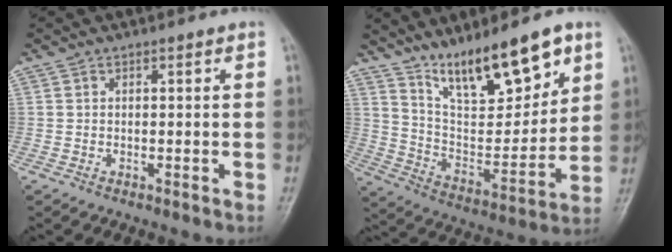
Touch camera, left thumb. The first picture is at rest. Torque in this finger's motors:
{"motor_torque": [2.19, 1.25, 1.20, -1.57, 0.11]}